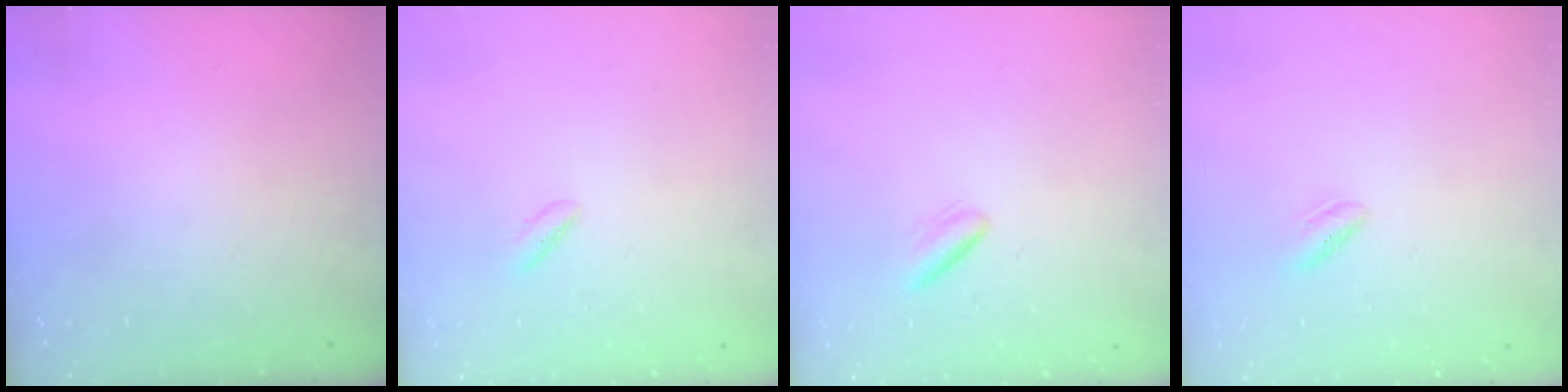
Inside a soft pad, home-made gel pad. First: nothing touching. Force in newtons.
{"total": 2.7, "press": 2.5, "slide": 0.9}
{"total": 1.5, "press": 1.4, "slide": 0.7}
{"total": 2.5, "press": 2.4, "slide": 0.7}